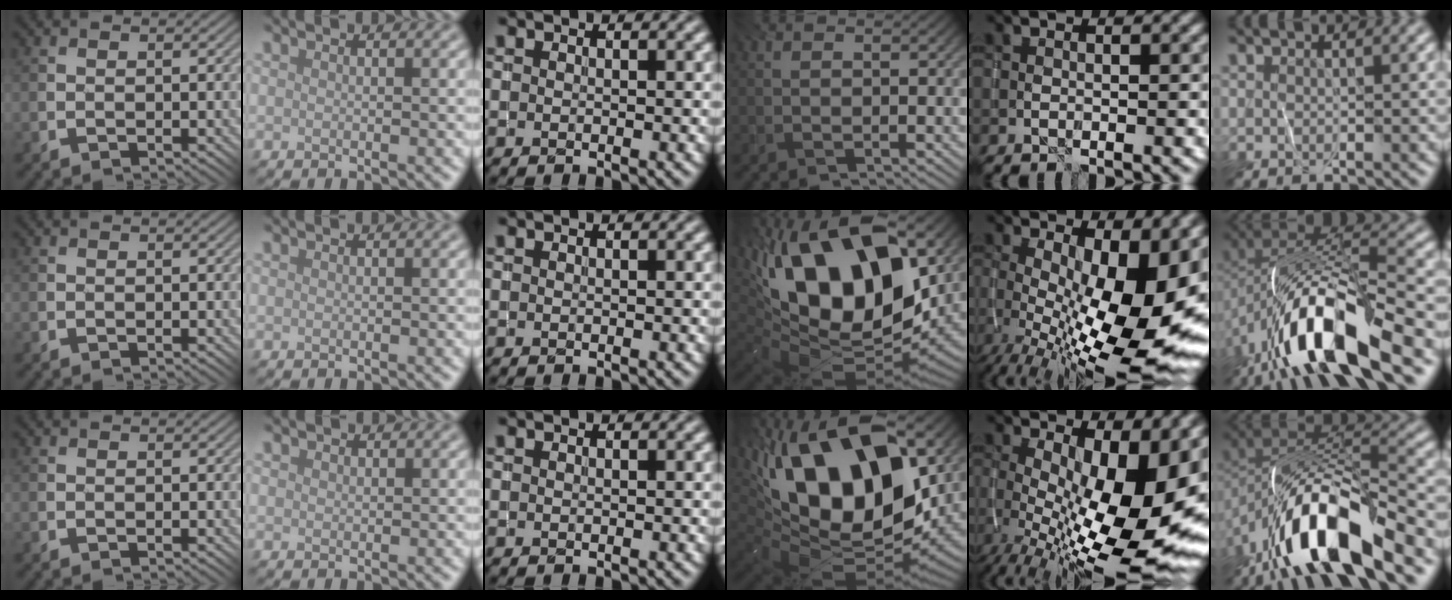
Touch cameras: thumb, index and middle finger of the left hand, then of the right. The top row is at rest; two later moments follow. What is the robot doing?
{"motion": "wrap", "object": "yarn"}